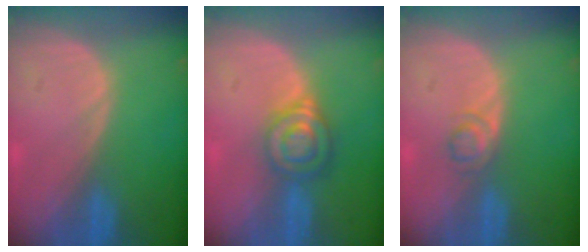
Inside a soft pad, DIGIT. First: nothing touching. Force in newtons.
{"total": 6.6, "press": 5.7, "slide": 3.3}
{"total": 2.2, "press": 2.2, "slide": 0.2}